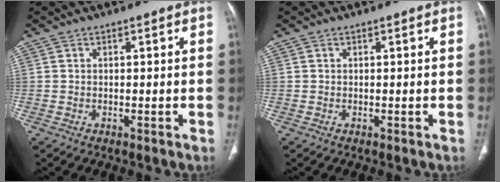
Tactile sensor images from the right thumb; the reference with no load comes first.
{"total": 0.0}